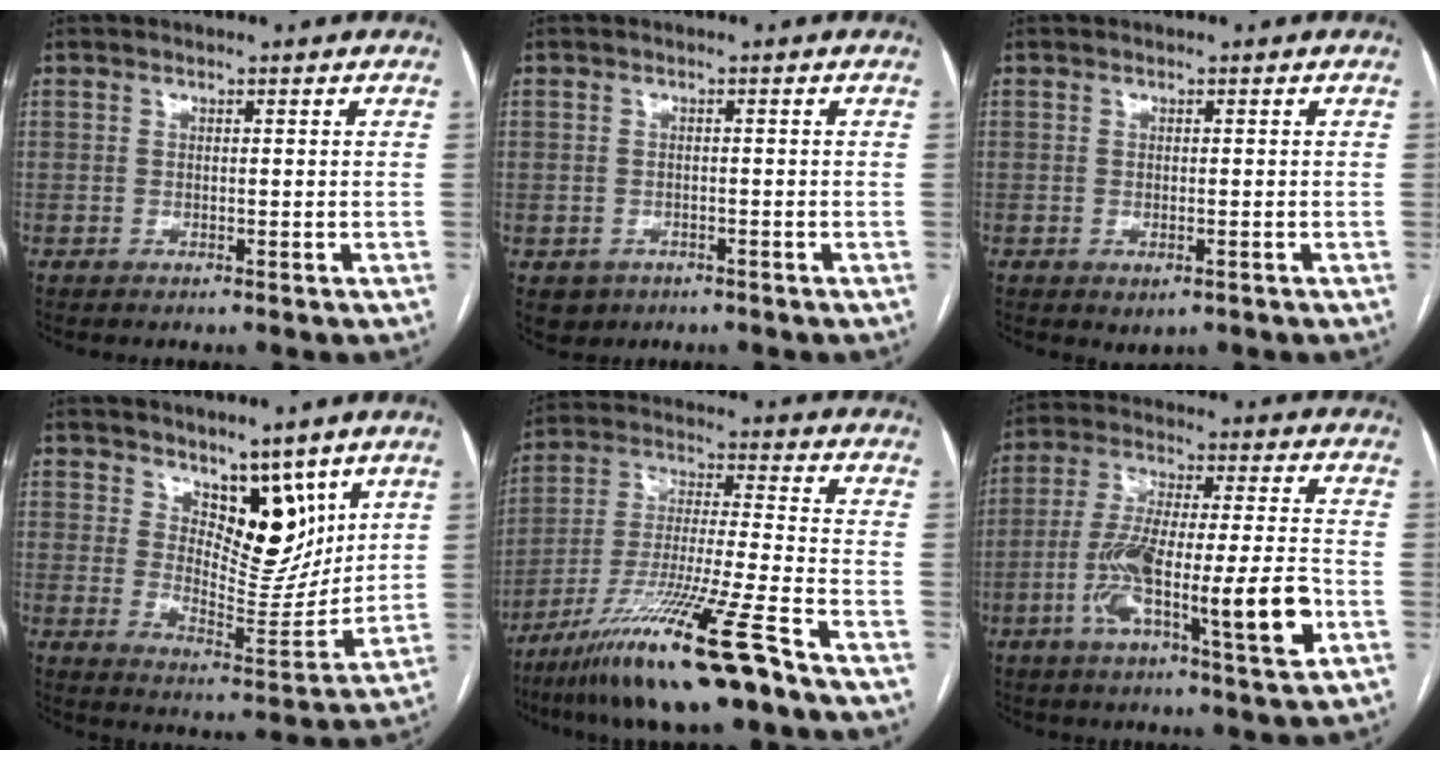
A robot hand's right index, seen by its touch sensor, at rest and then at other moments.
{"total": 3.4, "force": [-1.6, 3.0, 0.4], "torque": [-0.002, 0.007, -0.021]}
{"total": 1.6, "force": [-0.7, 0.8, 1.1], "torque": [-0.015, -0.003, -0.002]}
{"total": 9.6, "force": [5.9, 4.7, 6.0], "torque": [-0.085, -0.009, 0.106]}
{"total": 17.6, "force": [-11.9, -0.7, 13.0], "torque": [-0.262, -0.038, -0.218]}
{"total": 16.9, "force": [-5.2, 1.8, 16.0], "torque": [-0.271, 0.004, -0.084]}